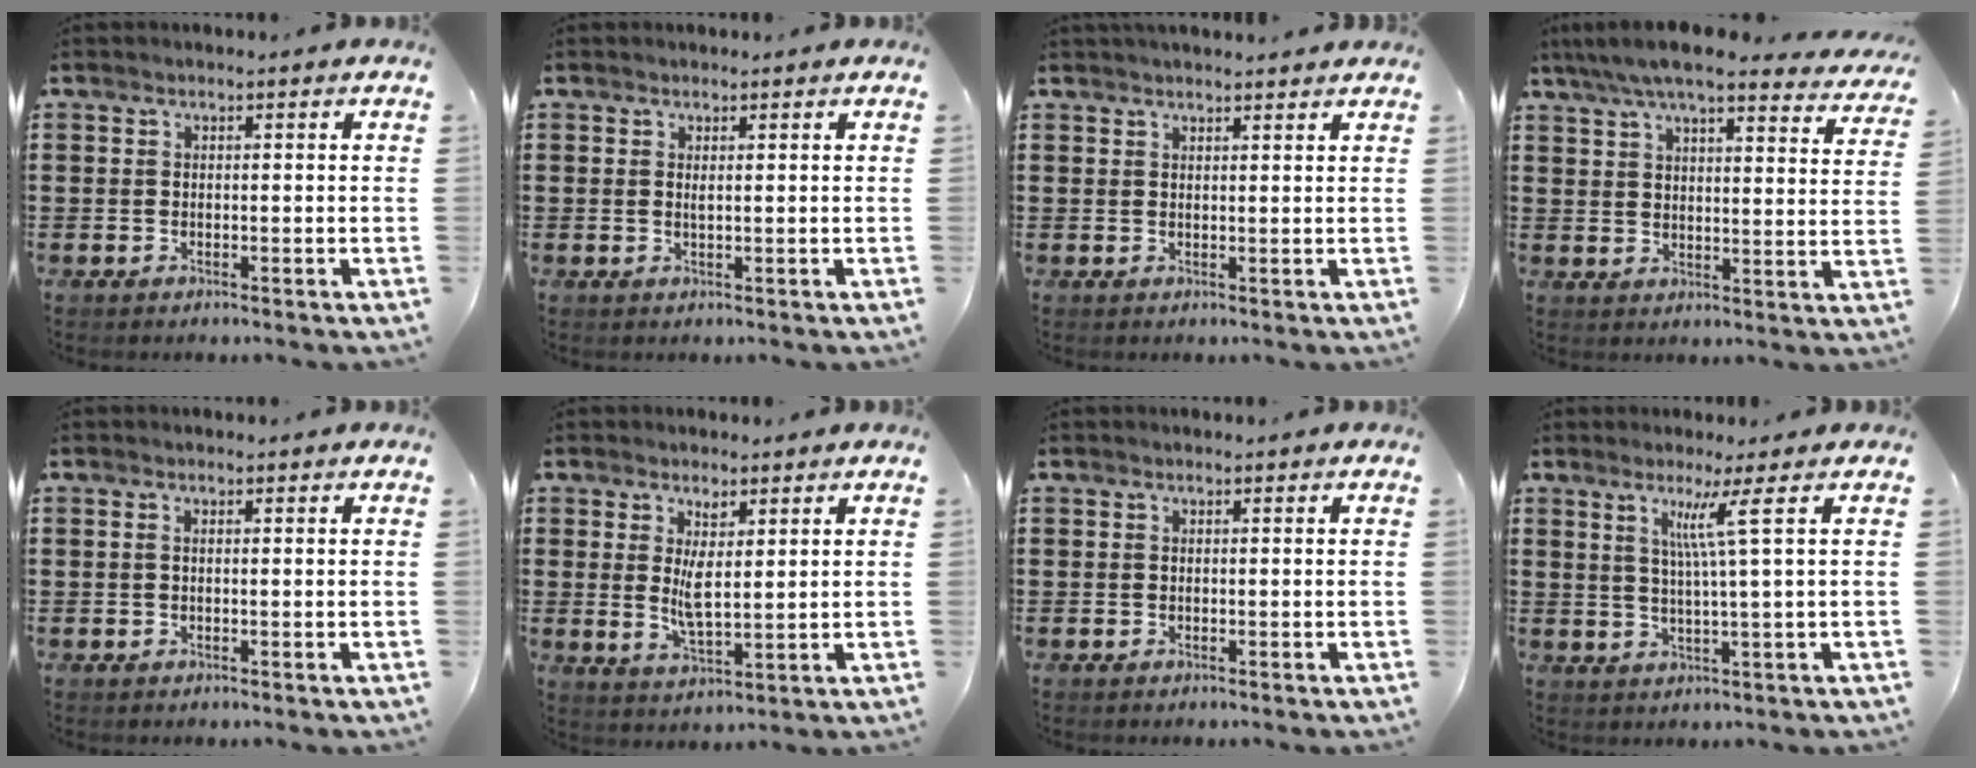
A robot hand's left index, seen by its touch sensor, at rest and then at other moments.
{"total": 0.5, "force": [0.4, 0.1, 0.4], "torque": [-0.011, 0.000, 0.007]}
{"total": 1.6, "force": [1.5, 0.2, 0.2], "torque": [-0.007, 0.002, 0.030]}
{"total": 7.1, "force": [6.1, 0.6, 3.5], "torque": [-0.089, -0.024, 0.107]}
{"total": 0.6, "force": [0.1, 0.1, 0.6], "torque": [-0.011, -0.002, 0.002]}
{"total": 4.8, "force": [1.6, 2.0, 4.1], "torque": [-0.077, 0.000, 0.028]}
{"total": 0.0}
{"total": 5.4, "force": [2.1, -1.1, 4.8], "torque": [-0.101, -0.006, 0.029]}